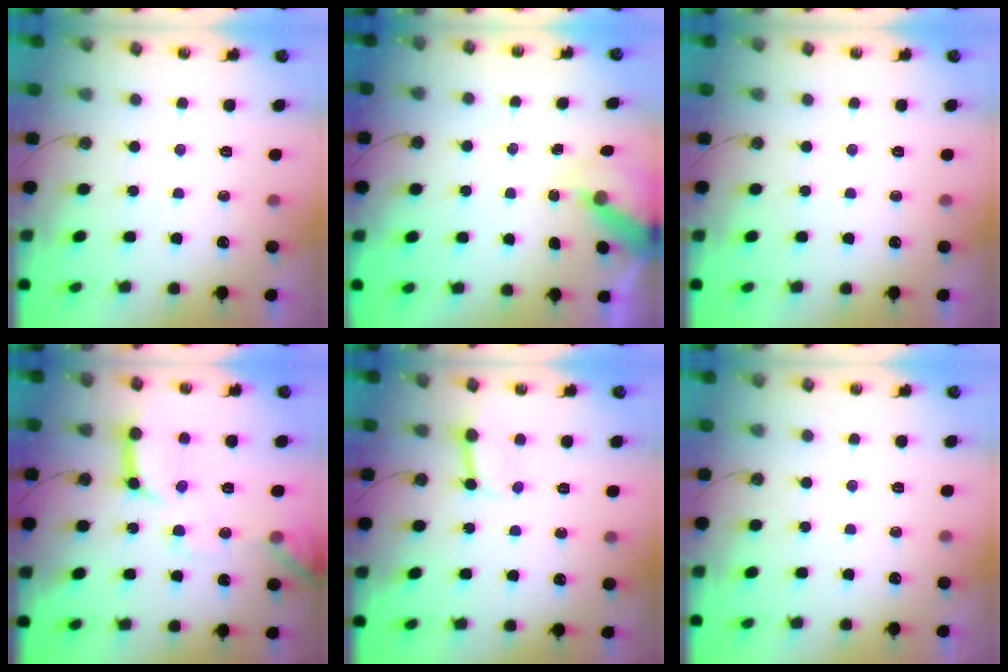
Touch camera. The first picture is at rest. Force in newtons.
{"total": 5.4, "press": 5.4, "slide": 0.5}
{"total": 0.0}
{"total": 15.2, "press": 15.1, "slide": 1.7}
{"total": 4.1, "press": 4.1, "slide": 0.5}
{"total": 0.0}